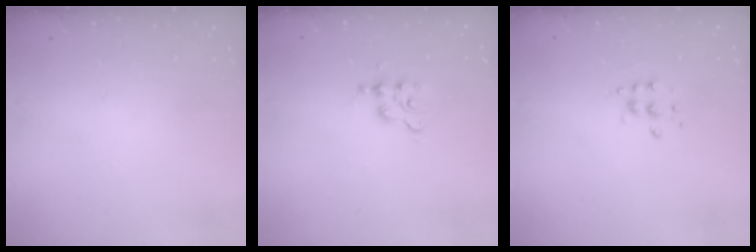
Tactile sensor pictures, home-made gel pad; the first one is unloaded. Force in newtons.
{"total": 2.9, "press": 2.8, "slide": 0.3}
{"total": 5.7, "press": 5.7, "slide": 0.5}